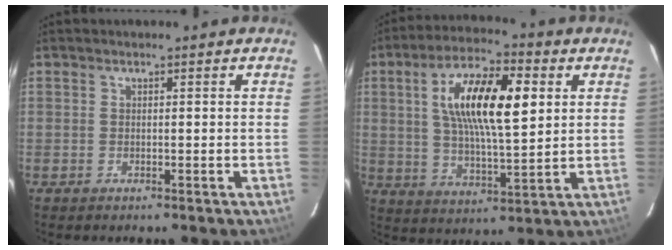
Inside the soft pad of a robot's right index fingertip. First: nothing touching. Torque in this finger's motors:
{"motor_torque": [0.69, 0.07, 1.05, 0.21]}